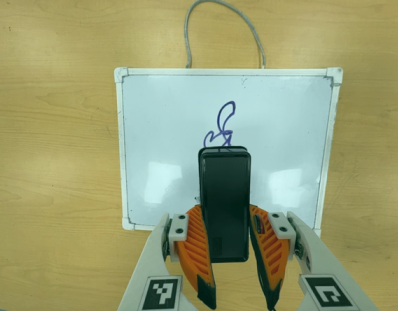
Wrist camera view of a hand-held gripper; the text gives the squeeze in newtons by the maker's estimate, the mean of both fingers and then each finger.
{"total": 8.6, "left": 6.4, "right": 10.8}